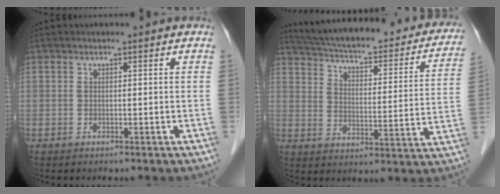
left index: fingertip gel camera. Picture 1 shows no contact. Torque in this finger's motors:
{"motor_torque": [-1.09, -1.05, -0.30, 0.07]}